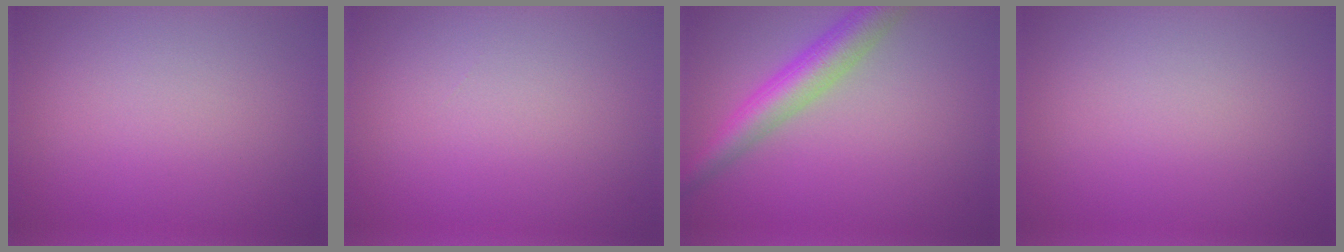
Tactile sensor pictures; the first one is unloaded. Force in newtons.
{"total": 0.0}
{"total": 4.8, "press": 4.8, "slide": 0.2}
{"total": 0.0}